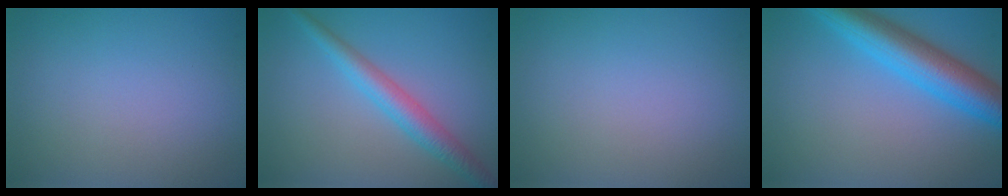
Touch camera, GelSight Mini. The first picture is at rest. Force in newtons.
{"total": 3.3, "press": 3.3, "slide": 0.1}
{"total": 0.0}
{"total": 6.9, "press": 6.9, "slide": 0.2}